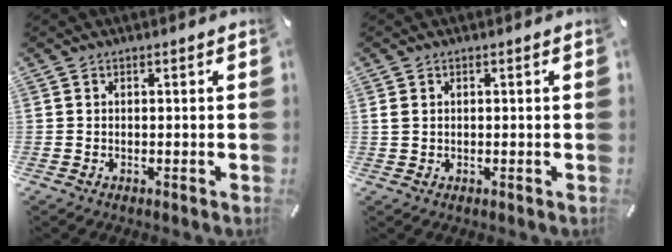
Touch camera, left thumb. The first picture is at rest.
{"total": 1.3, "force": [0.3, 0.9, 0.8], "torque": [-0.017, 0.003, 0.005]}